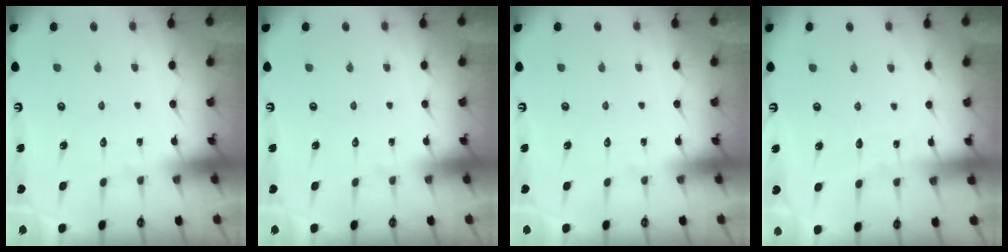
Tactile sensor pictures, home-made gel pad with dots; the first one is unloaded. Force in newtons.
{"total": 0.0}
{"total": 0.0}
{"total": 1.9, "press": 1.9, "slide": 0.2}